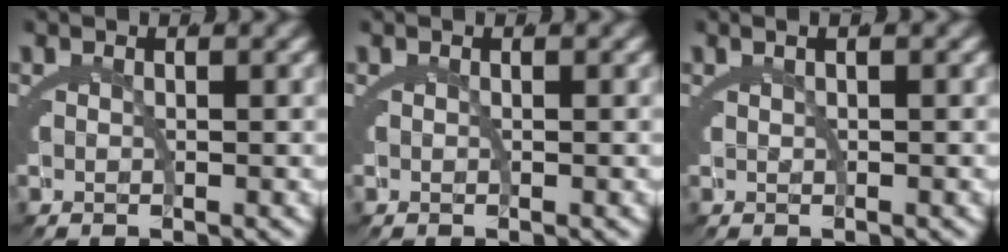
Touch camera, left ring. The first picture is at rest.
{"total": 0.0}
{"total": 1.3, "force": [0.8, 0.0, 1.0], "torque": [-0.008, 0.010, 0.011]}